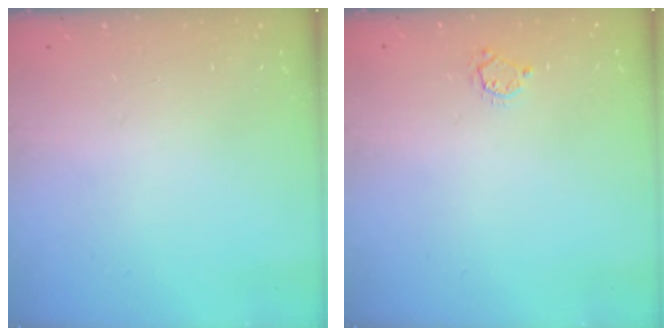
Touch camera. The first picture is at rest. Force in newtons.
{"total": 3.3, "press": 3.3, "slide": 0.4}